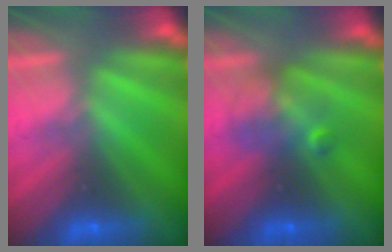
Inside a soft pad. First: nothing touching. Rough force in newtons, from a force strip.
{"total": 2.4}